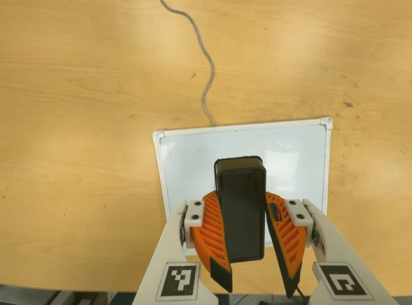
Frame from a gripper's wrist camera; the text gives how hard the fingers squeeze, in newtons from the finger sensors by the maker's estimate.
{"total": 8.9, "left": 9.0, "right": 8.9}